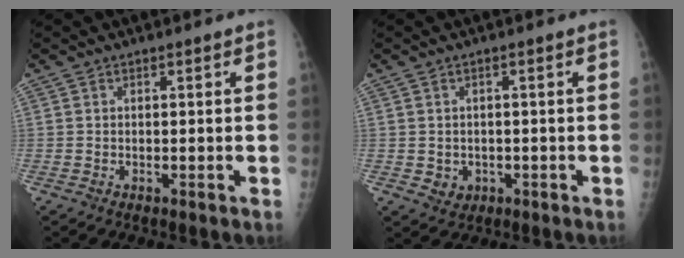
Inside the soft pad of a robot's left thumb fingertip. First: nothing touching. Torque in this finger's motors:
{"motor_torque": [-0.30, -0.08, 0.00, 0.00, 0.00]}